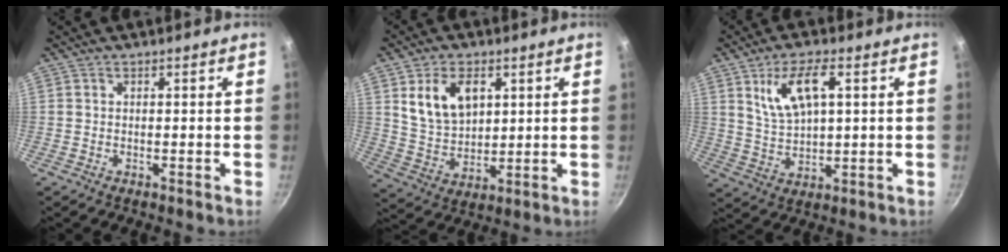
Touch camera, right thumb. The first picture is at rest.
{"total": 11.1, "force": [4.0, 7.3, 7.3], "torque": [-0.113, -0.020, 0.084]}
{"total": 9.7, "force": [3.6, 4.1, 8.1], "torque": [-0.139, -0.005, 0.077]}